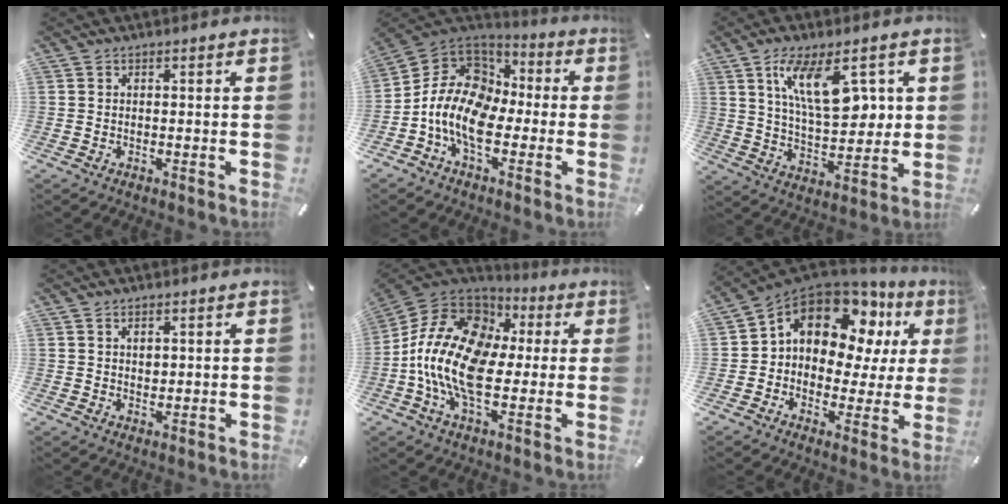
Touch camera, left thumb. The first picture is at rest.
{"total": 13.2, "force": [-5.7, 8.9, 7.9], "torque": [-0.179, 0.024, -0.110]}
{"total": 15.6, "force": [6.5, 7.3, 12.2], "torque": [-0.196, -0.013, 0.111]}
{"total": 1.9, "force": [0.8, 1.3, 1.1], "torque": [-0.016, 0.000, 0.013]}
{"total": 16.3, "force": [-3.6, 10.5, 11.9], "torque": [-0.250, 0.016, -0.067]}
{"total": 14.5, "force": [7.1, 9.5, 8.3], "torque": [-0.149, -0.051, 0.123]}